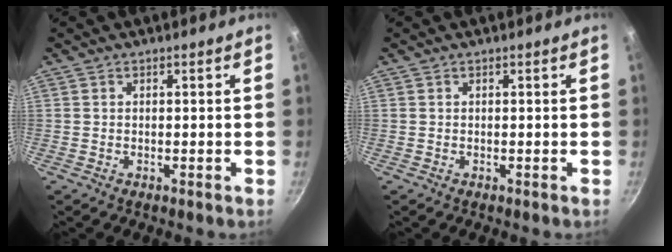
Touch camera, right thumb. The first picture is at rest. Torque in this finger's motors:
{"motor_torque": [0.00, 0.00, 0.00, 0.00, 0.00]}